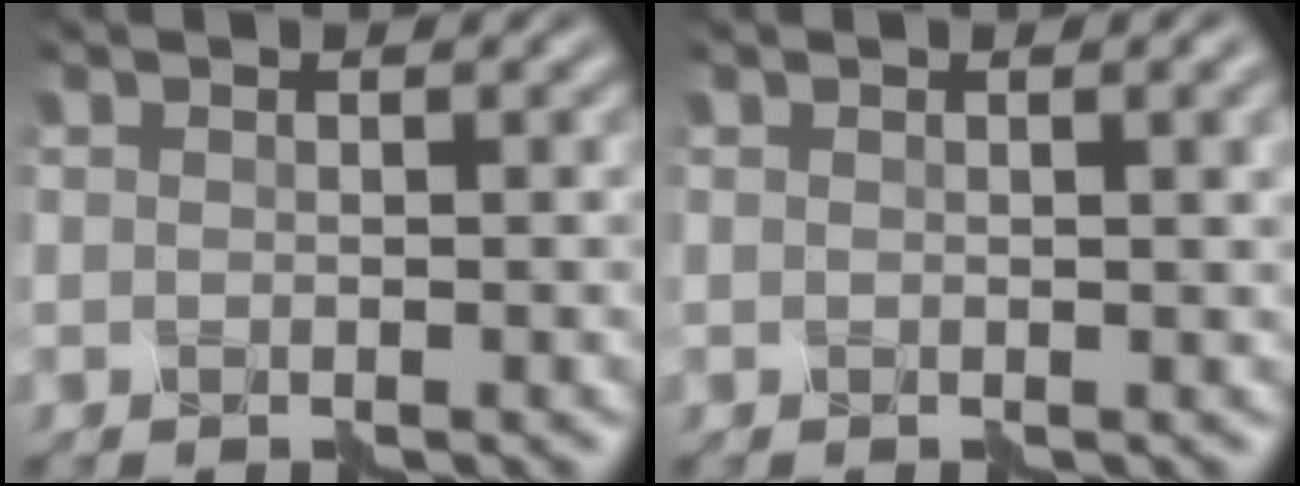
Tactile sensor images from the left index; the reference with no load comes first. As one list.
[{"total": 2.2, "force": [0.7, 0.7, 2.0], "torque": [-0.019, 0.005, 0.007]}]